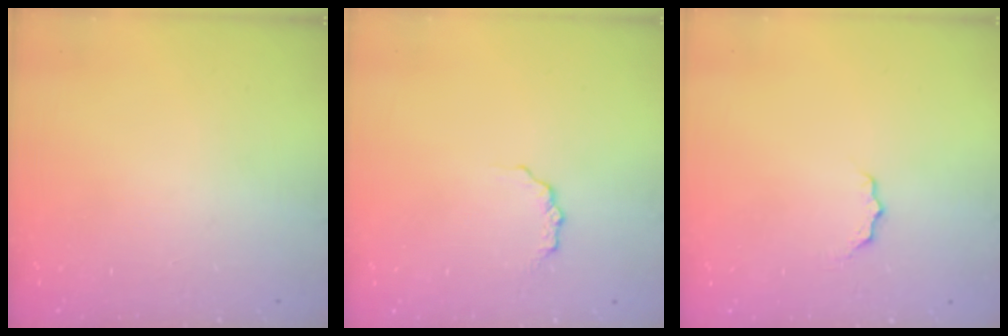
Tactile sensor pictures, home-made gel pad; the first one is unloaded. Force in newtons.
{"total": 2.6, "press": 2.6, "slide": 0.4}
{"total": 3.2, "press": 3.2, "slide": 0.4}